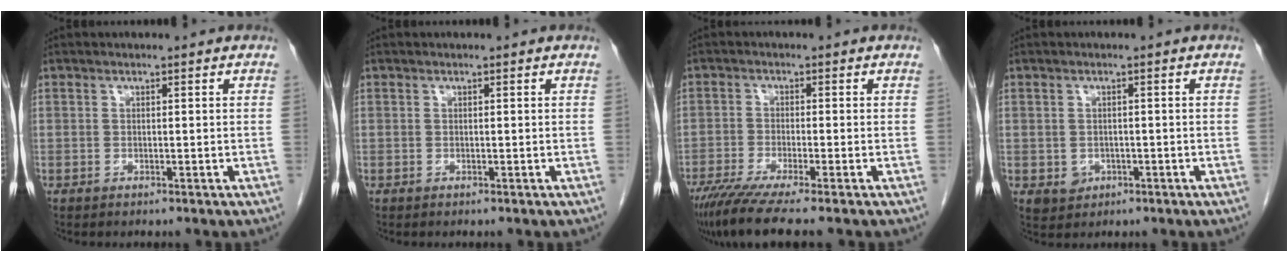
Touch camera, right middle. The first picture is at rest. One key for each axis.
{"total": 0.0}
{"total": 8.7, "fx": -6.8, "fy": -0.4, "fz": 5.4, "tx": -0.086, "ty": -0.025, "tz": -0.114}
{"total": 2.9, "fx": -0.8, "fy": 2.7, "fz": 1.0, "tx": -0.015, "ty": 0.001, "tz": -0.002}